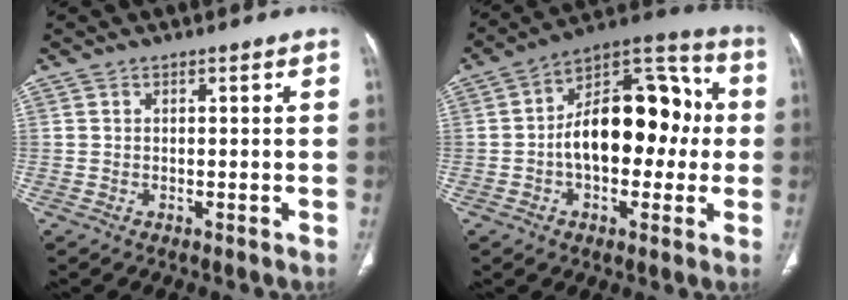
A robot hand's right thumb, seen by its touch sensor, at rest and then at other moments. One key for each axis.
{"total": 19.4, "fx": -0.3, "fy": 11.5, "fz": 15.6, "tx": -0.202, "ty": 0.050, "tz": -0.010}